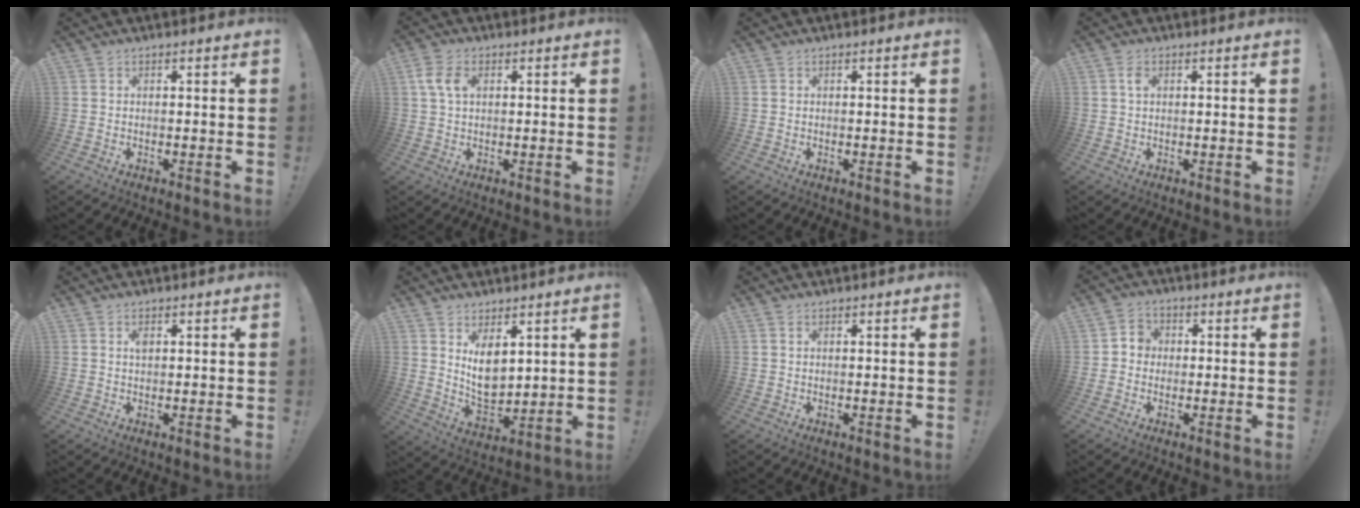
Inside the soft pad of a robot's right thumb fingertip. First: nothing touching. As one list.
[{"total": 5.9, "force": [1.5, 3.4, 4.6], "torque": [-0.098, 0.010, 0.030]}, {"total": 0.0}, {"total": 2.3, "force": [0.7, 1.2, 1.8], "torque": [-0.038, 0.005, 0.010]}, {"total": 1.2, "force": [0.4, 0.6, 0.9], "torque": [-0.017, 0.001, 0.007]}, {"total": 9.5, "force": [4.2, 6.0, 6.0], "torque": [-0.099, -0.037, 0.081]}, {"total": 0.7, "force": [0.3, 0.3, 0.4], "torque": [-0.016, 0.003, 0.008]}, {"total": 4.2, "force": [-0.6, 3.8, 1.6], "torque": [-0.026, 0.013, -0.009]}]